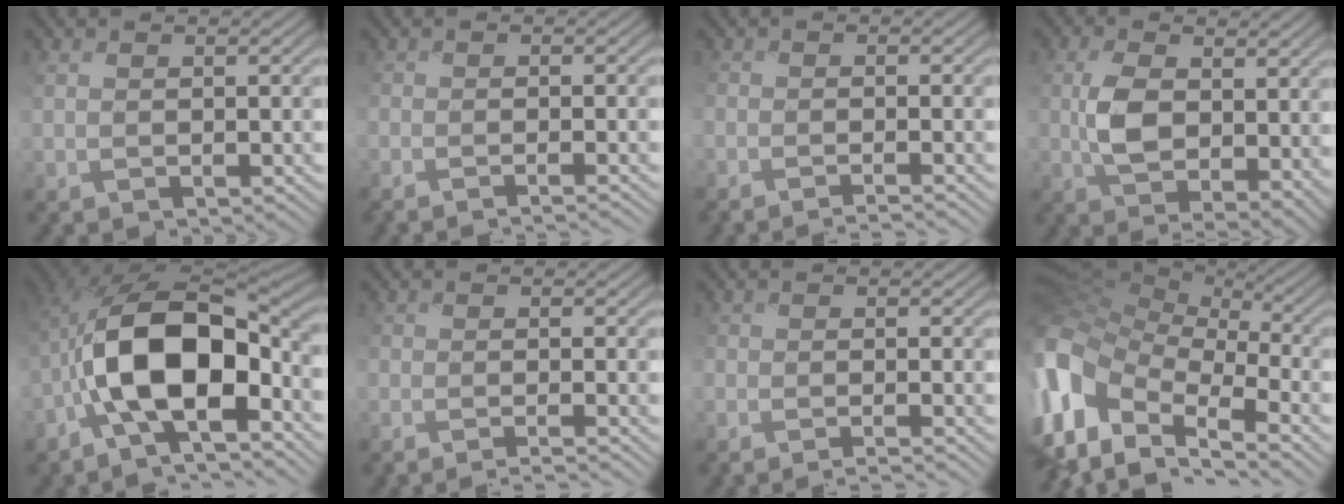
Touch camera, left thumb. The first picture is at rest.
{"total": 3.5, "force": [-2.6, 0.8, 2.2], "torque": [-0.025, -0.004, -0.029]}
{"total": 3.8, "force": [-3.0, 0.8, 2.2], "torque": [-0.029, -0.003, -0.042]}
{"total": 8.3, "force": [1.1, 4.7, 6.8], "torque": [-0.135, -0.001, 0.020]}
{"total": 15.6, "force": [-3.0, 7.6, 13.3], "torque": [-0.232, 0.010, -0.063]}
{"total": 3.9, "force": [-3.1, 0.7, 2.3], "torque": [-0.031, -0.002, -0.046]}
{"total": 3.8, "force": [-3.0, 0.7, 2.2], "torque": [-0.029, -0.003, -0.044]}
{"total": 14.3, "force": [-3.4, 9.7, 10.0], "torque": [-0.287, -0.020, -0.052]}